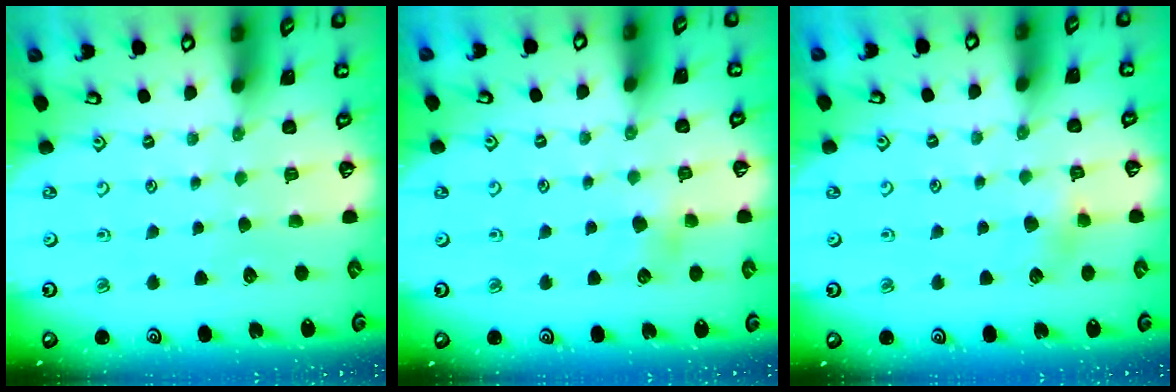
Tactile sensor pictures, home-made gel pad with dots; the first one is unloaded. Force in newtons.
{"total": 4.1, "press": 4.0, "slide": 1.0}
{"total": 5.6, "press": 5.6, "slide": 0.4}